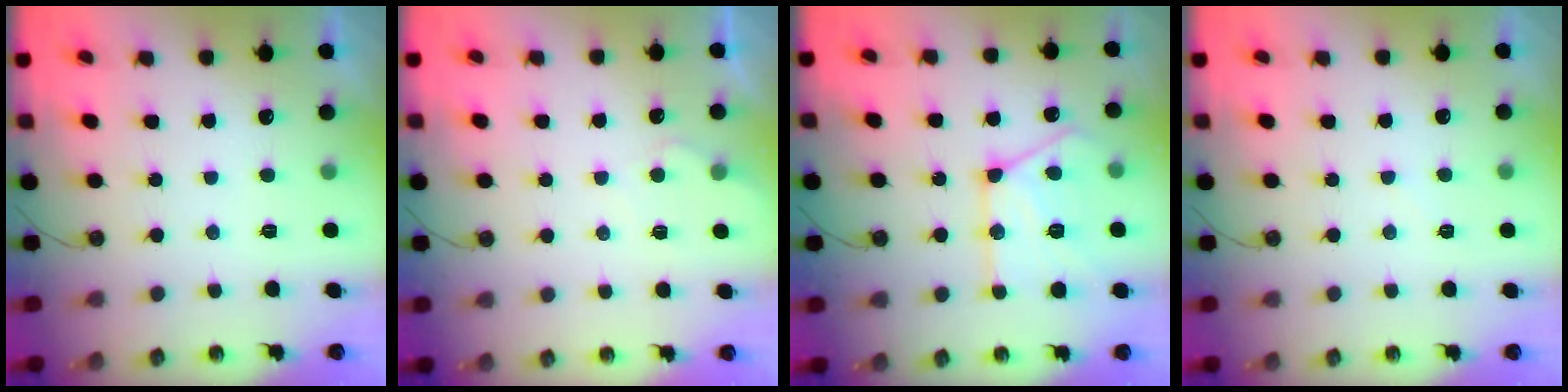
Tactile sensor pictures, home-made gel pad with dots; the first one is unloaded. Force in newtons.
{"total": 4.4, "press": 4.4, "slide": 0.6}
{"total": 17.7, "press": 17.7, "slide": 1.8}
{"total": 3.9, "press": 3.9, "slide": 0.5}